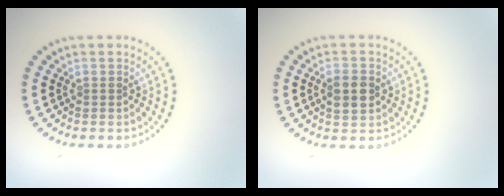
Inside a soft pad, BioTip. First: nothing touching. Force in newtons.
{"total": 2.9, "press": 2.9, "slide": 0.1}